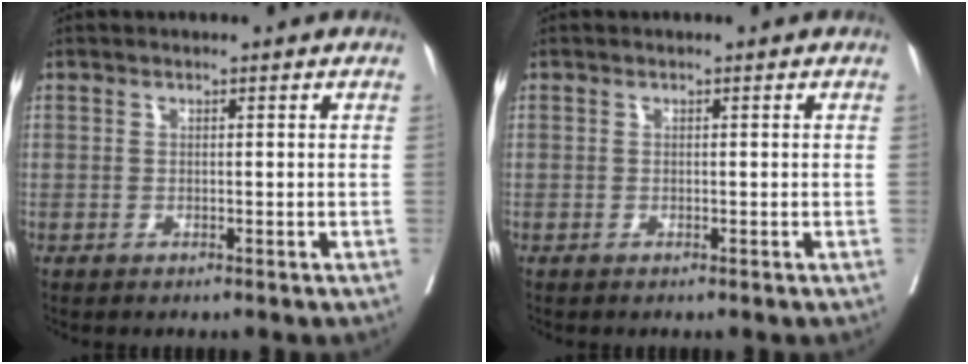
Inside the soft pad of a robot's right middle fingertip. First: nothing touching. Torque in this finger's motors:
{"motor_torque": [0.03, -0.02, -0.08, -0.08]}